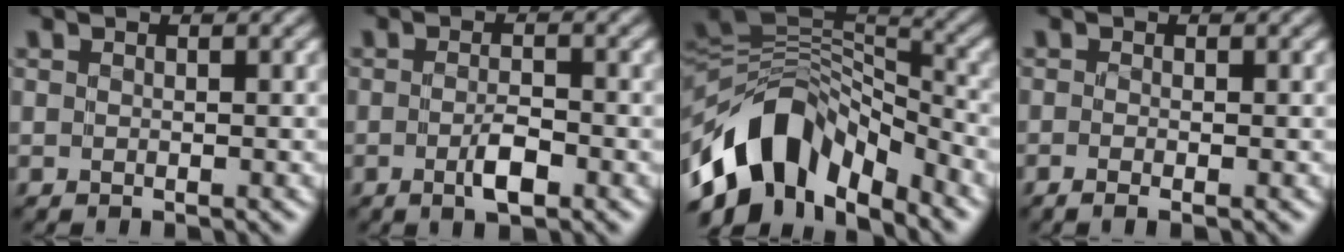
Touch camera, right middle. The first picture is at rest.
{"total": 2.2, "force": [-1.0, 0.6, 1.9], "torque": [-0.039, -0.001, -0.018]}
{"total": 10.7, "force": [-6.2, 6.4, 6.0], "torque": [-0.100, 0.012, -0.114]}
{"total": 1.5, "force": [-0.6, 0.6, 1.2], "torque": [-0.024, -0.006, -0.011]}